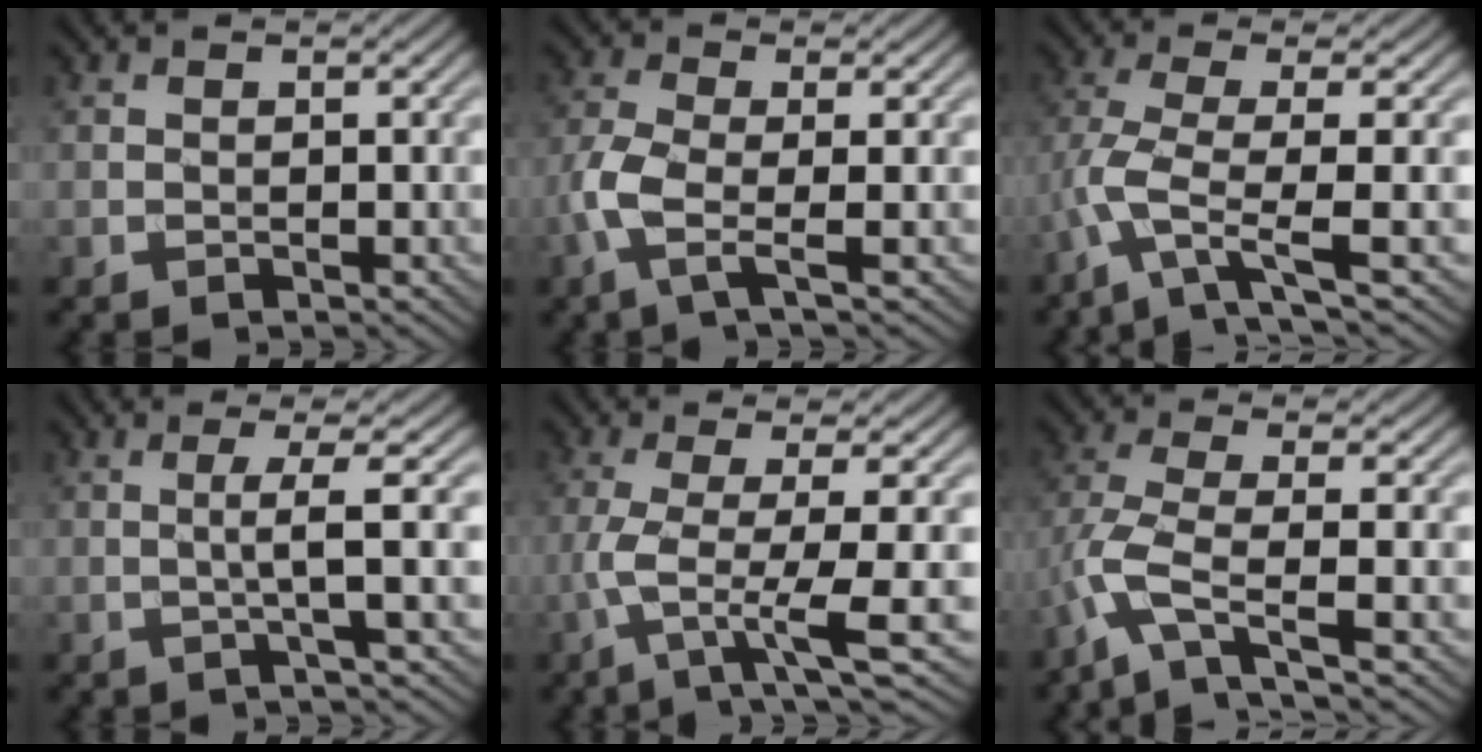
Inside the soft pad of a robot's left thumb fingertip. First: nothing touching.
{"total": 4.9, "force": [-1.6, 1.3, 4.5], "torque": [-0.109, 0.000, -0.046]}
{"total": 6.4, "force": [-1.8, 1.2, 6.0], "torque": [-0.128, 0.005, -0.051]}
{"total": 3.7, "force": [0.2, 0.0, 3.7], "torque": [-0.066, 0.012, -0.009]}
{"total": 7.3, "force": [-1.1, 1.2, 7.1], "torque": [-0.133, 0.004, -0.028]}
{"total": 6.8, "force": [-3.1, 1.6, 5.8], "torque": [-0.125, 0.003, -0.082]}